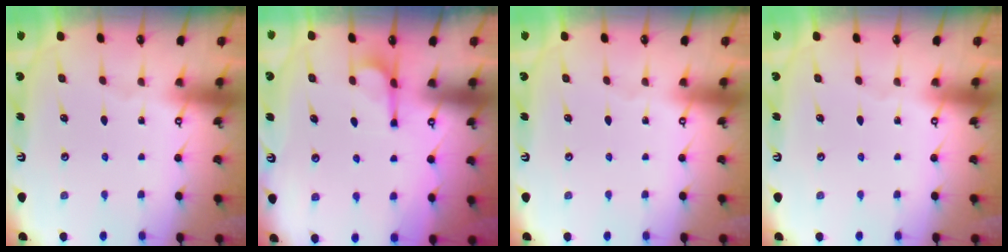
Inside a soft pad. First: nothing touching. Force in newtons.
{"total": 4.5, "press": 4.5, "slide": 0.7}
{"total": 0.0}
{"total": 0.0}